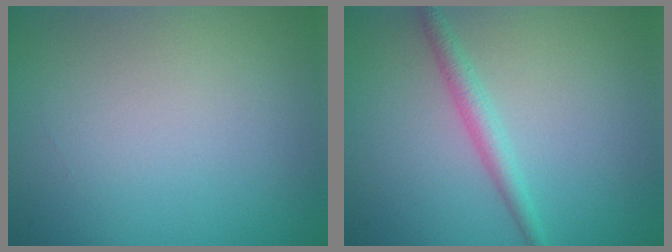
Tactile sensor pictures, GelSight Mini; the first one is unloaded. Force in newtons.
{"total": 2.1, "press": 2.1, "slide": 0.1}